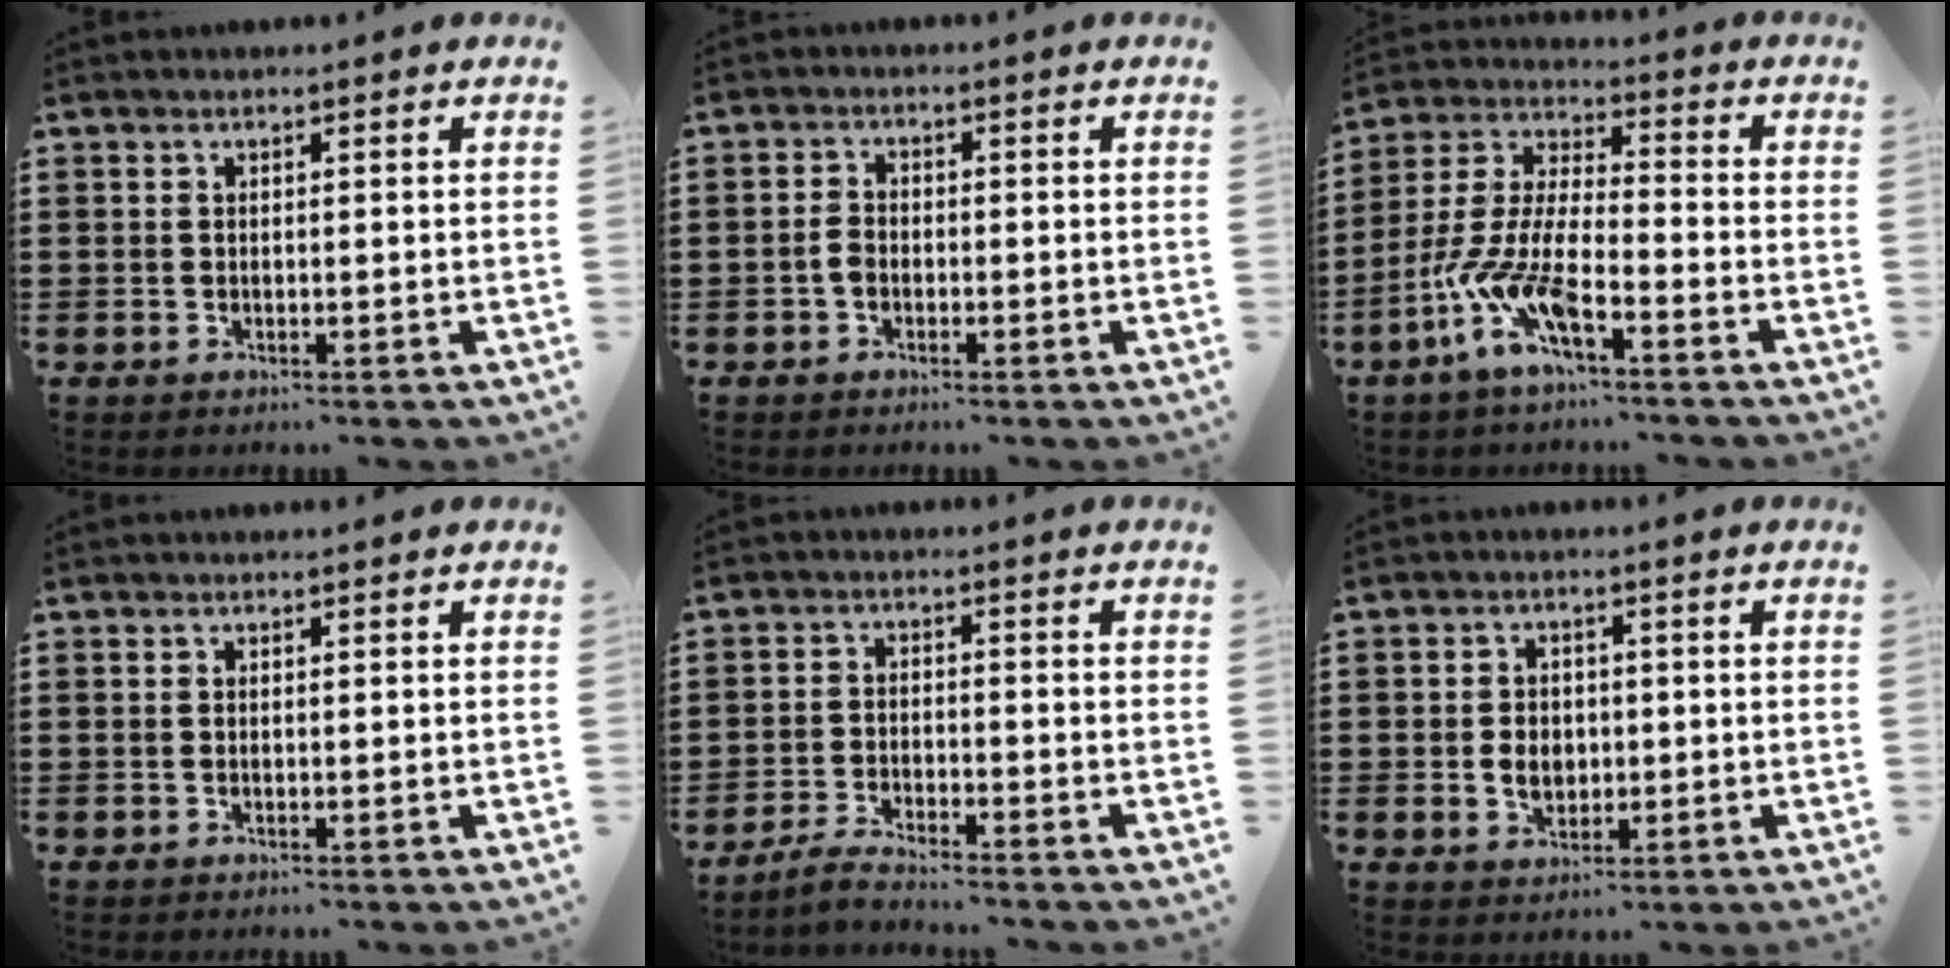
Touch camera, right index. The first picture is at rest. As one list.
[{"total": 2.1, "force": [-0.7, 1.4, 1.4], "torque": [-0.037, 0.000, -0.016]}, {"total": 9.1, "force": [-6.0, 1.6, 6.6], "torque": [-0.185, -0.030, -0.129]}, {"total": 0.0}, {"total": 3.1, "force": [-3.0, 0.0, 0.6], "torque": [-0.021, 0.004, -0.063]}, {"total": 4.0, "force": [-0.5, 3.1, 2.5], "torque": [-0.047, 0.004, -0.013]}]